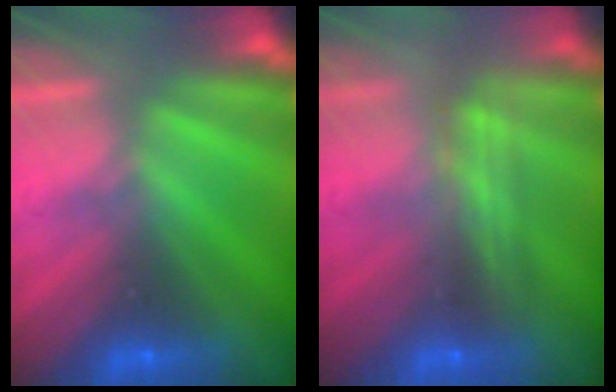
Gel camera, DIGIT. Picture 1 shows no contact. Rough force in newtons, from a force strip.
{"total": 2.4}